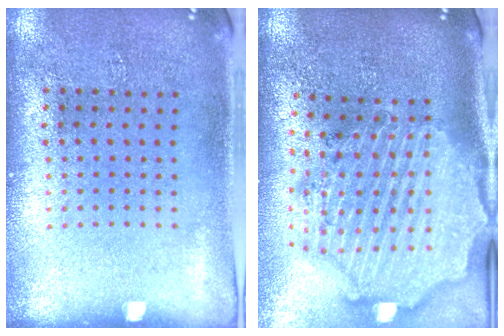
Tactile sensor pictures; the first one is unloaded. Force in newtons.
{"total": 3.5, "press": 2.9, "slide": 2.0}